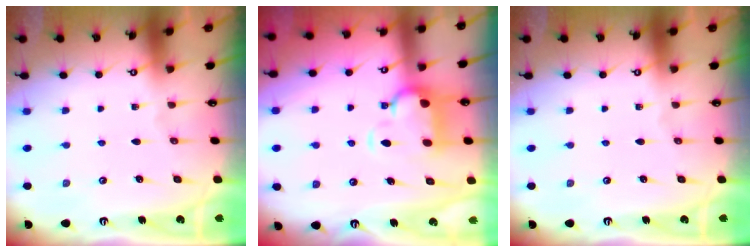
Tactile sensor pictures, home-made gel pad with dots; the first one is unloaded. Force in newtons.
{"total": 2.1, "press": 1.6, "slide": 1.3}
{"total": 0.0}